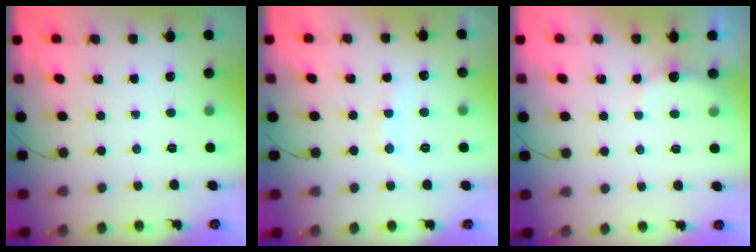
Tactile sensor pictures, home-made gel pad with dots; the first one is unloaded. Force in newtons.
{"total": 7.0, "press": 6.9, "slide": 0.9}
{"total": 2.8, "press": 2.6, "slide": 0.8}